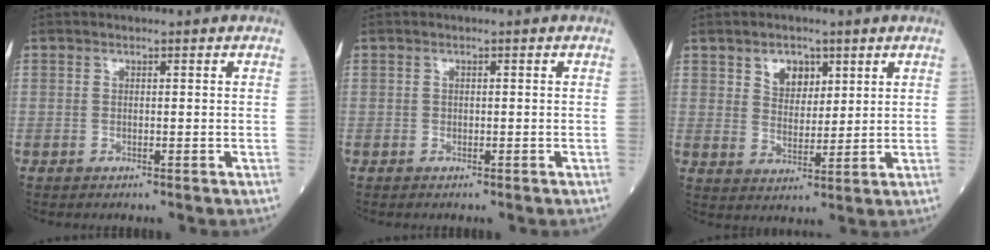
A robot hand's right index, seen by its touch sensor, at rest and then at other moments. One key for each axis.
{"total": 0.6, "fx": -0.2, "fy": 0.5, "fz": 0.2, "tx": -0.014, "ty": 0.005, "tz": -0.002}
{"total": 5.9, "fx": 2.9, "fy": 3.9, "fz": 3.3, "tx": -0.062, "ty": 0.010, "tz": 0.056}